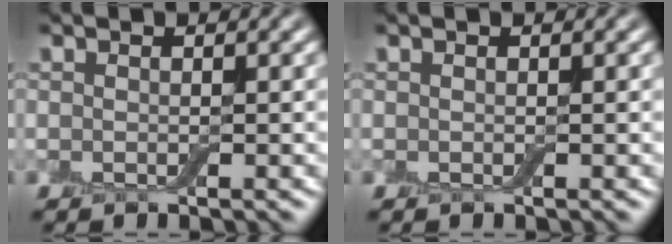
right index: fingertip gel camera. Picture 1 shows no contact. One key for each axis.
{"total": 0.0}